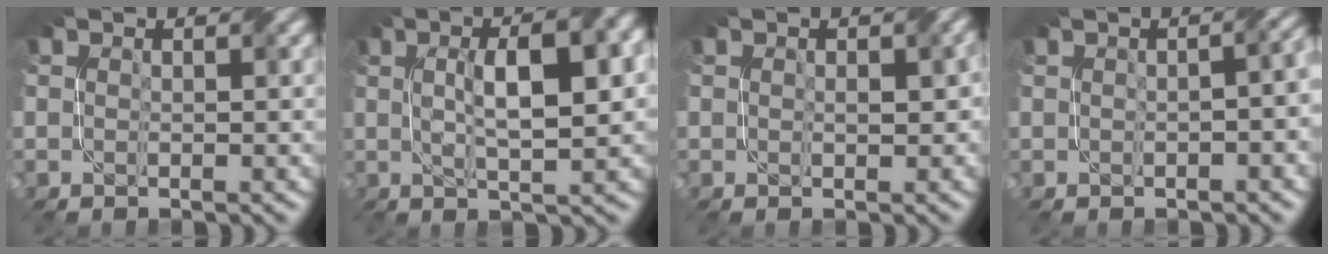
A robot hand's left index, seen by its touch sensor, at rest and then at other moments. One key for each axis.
{"total": 7.8, "fx": 1.7, "fy": 2.2, "fz": 7.3, "tx": -0.104, "ty": 0.020, "tz": 0.031}
{"total": 1.7, "fx": 0.1, "fy": 1.1, "fz": 1.3, "tx": -0.015, "ty": 0.001, "tz": 0.012}
{"total": 4.9, "fx": -0.2, "fy": 2.6, "fz": 4.2, "tx": -0.023, "ty": 0.011, "tz": -0.001}